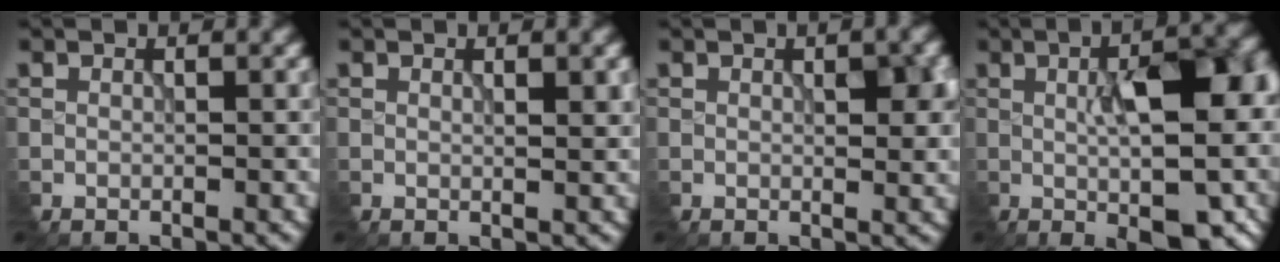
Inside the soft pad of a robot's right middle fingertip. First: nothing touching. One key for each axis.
{"total": 1.0, "fx": 0.5, "fy": 0.0, "fz": 0.9, "tx": -0.013, "ty": -0.003, "tz": 0.012}
{"total": 3.4, "fx": 0.5, "fy": 1.4, "fz": 3.1, "tx": -0.042, "ty": -0.003, "tz": 0.011}
{"total": 11.6, "fx": -1.3, "fy": 4.1, "fz": 10.7, "tx": -0.131, "ty": 0.000, "tz": -0.016}